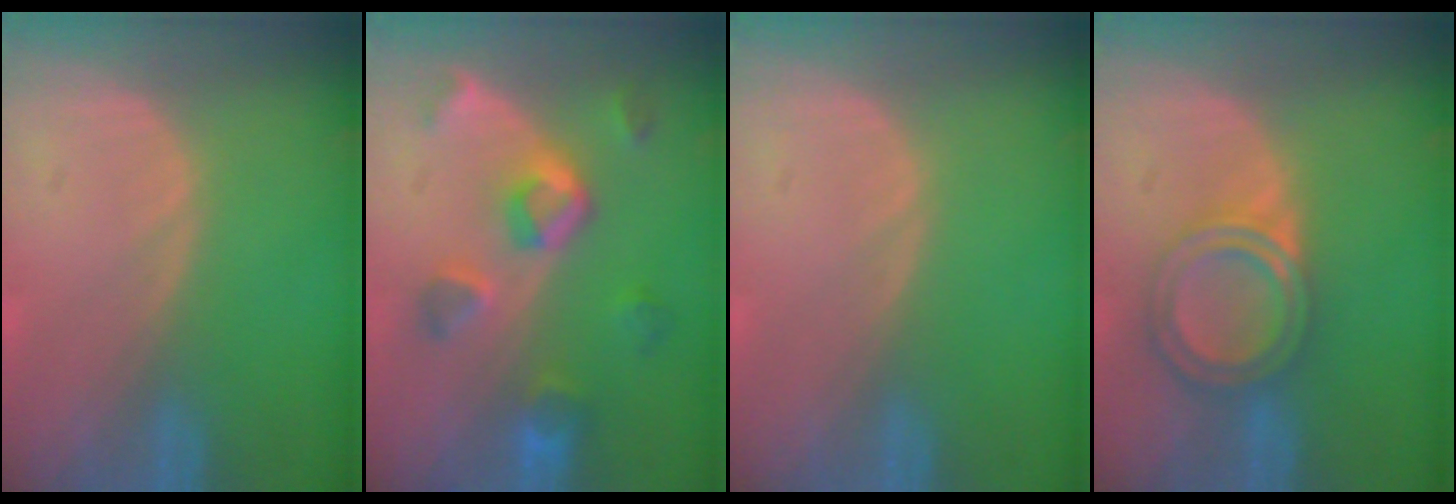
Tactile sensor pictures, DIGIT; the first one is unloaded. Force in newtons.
{"total": 7.8, "press": 7.0, "slide": 3.4}
{"total": 0.0}
{"total": 5.9, "press": 5.4, "slide": 2.5}